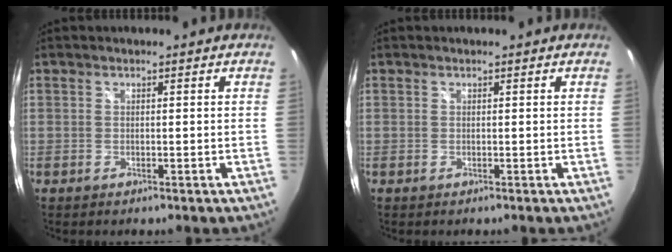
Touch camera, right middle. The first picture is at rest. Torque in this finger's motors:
{"motor_torque": [0.00, 0.00, 0.00, 0.00]}